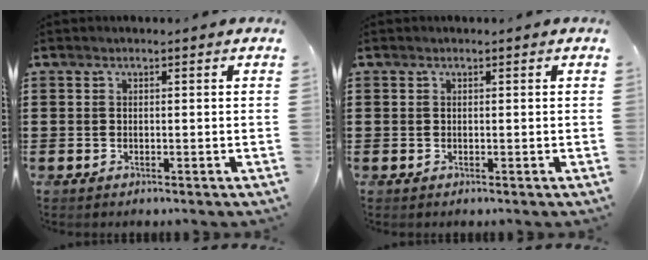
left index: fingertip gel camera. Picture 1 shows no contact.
{"total": 0.0}